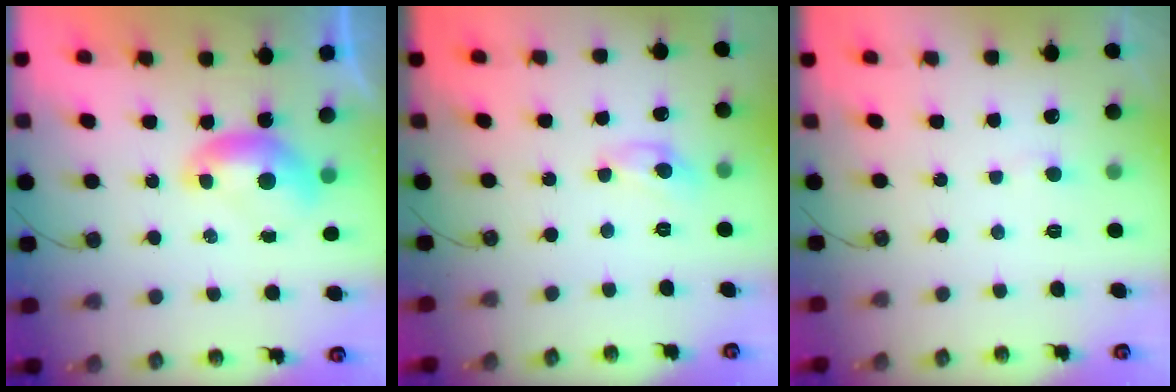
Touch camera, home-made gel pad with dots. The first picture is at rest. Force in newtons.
{"total": 3.2, "press": 3.1, "slide": 0.3}
{"total": 0.7, "press": 0.6, "slide": 0.4}